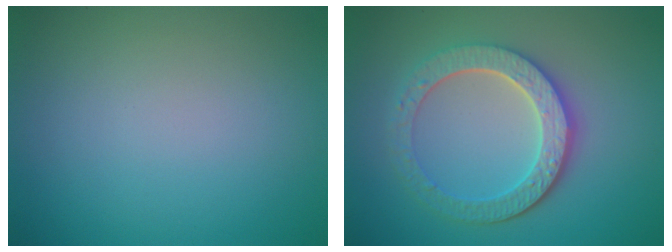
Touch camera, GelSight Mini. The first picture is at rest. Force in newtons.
{"total": 5.2, "press": 4.4, "slide": 2.8}